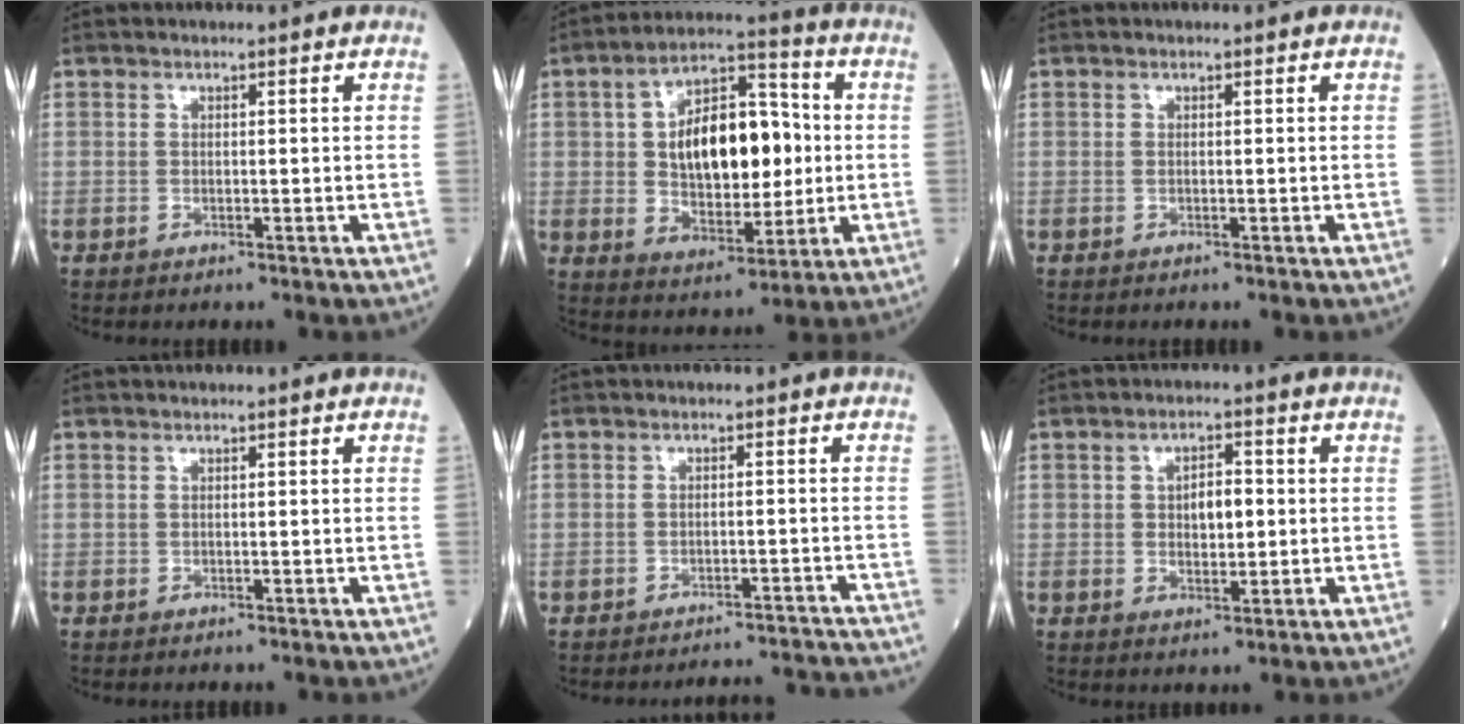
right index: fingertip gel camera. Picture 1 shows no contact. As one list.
[{"total": 15.3, "force": [1.3, 7.6, 13.2], "torque": [-0.224, 0.026, 0.028]}, {"total": 0.0}, {"total": 0.0}, {"total": 7.9, "force": [-7.9, 0.0, -0.2], "torque": [0.009, 0.011, -0.086]}, {"total": 4.1, "force": [0.4, 1.9, 3.6], "torque": [-0.057, 0.003, 0.012]}]